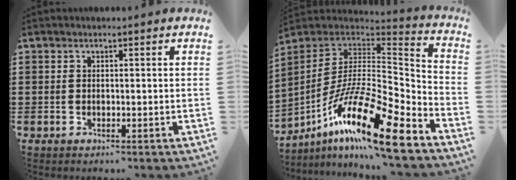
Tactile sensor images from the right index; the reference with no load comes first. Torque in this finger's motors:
{"motor_torque": [2.10, -0.04, 1.05, 0.12]}